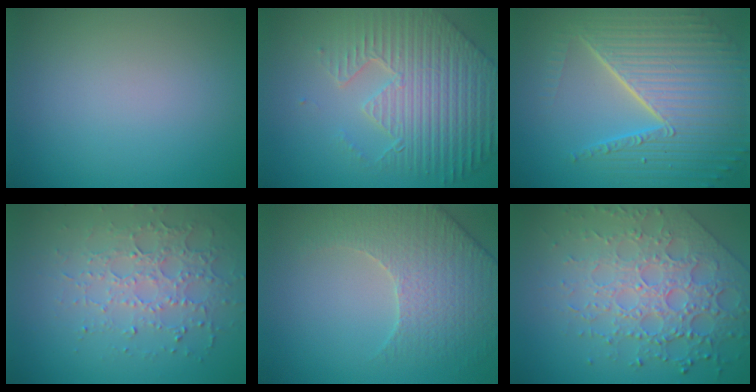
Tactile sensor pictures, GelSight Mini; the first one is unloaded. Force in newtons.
{"total": 8.0, "press": 5.9, "slide": 5.4}
{"total": 9.7, "press": 6.0, "slide": 7.6}
{"total": 3.5, "press": 3.4, "slide": 0.9}
{"total": 4.2, "press": 4.1, "slide": 1.0}
{"total": 7.2, "press": 5.4, "slide": 4.8}